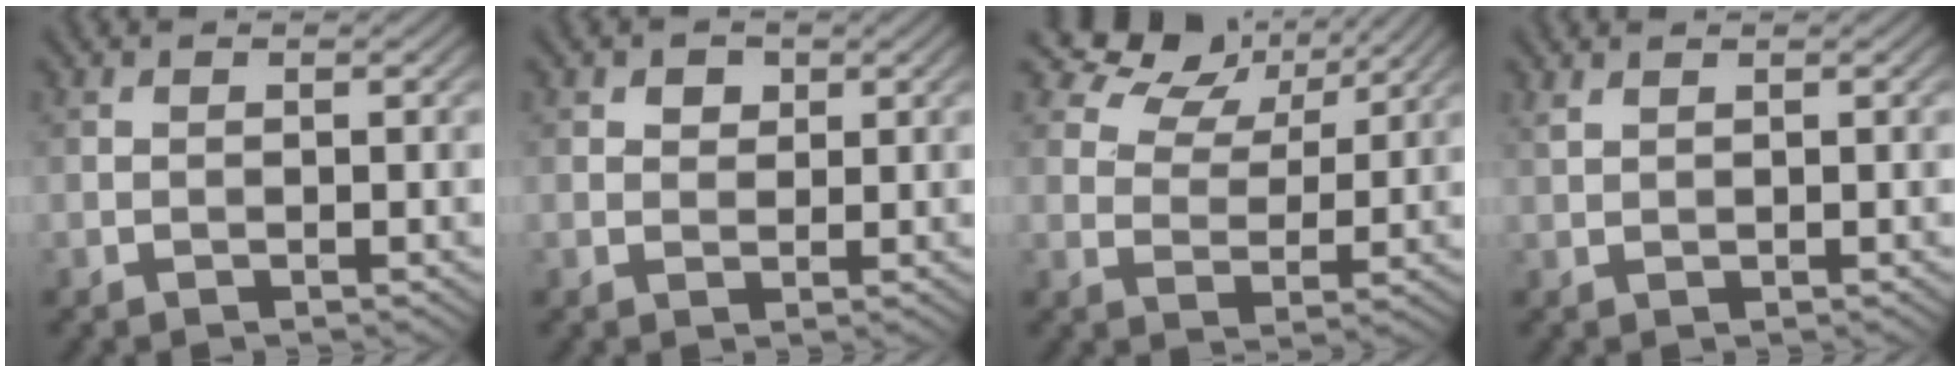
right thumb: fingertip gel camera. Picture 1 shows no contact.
{"total": 2.0, "force": [1.1, 1.5, 0.9], "torque": [-0.015, 0.001, 0.016]}
{"total": 7.4, "force": [5.3, 4.0, 3.3], "torque": [-0.068, 0.005, 0.098]}
{"total": 0.9, "force": [0.8, 0.0, 0.4], "torque": [-0.017, 0.005, 0.021]}